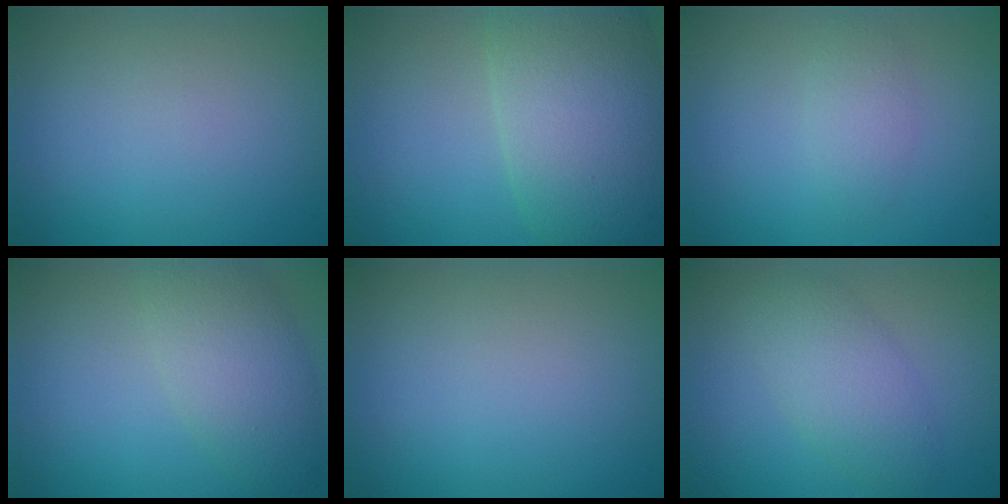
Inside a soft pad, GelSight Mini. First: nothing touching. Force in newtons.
{"total": 11.3, "press": 11.3, "slide": 0.5}
{"total": 1.7, "press": 1.7, "slide": 0.0}
{"total": 4.6, "press": 4.6, "slide": 0.2}
{"total": 0.0}
{"total": 3.5, "press": 3.5, "slide": 0.2}